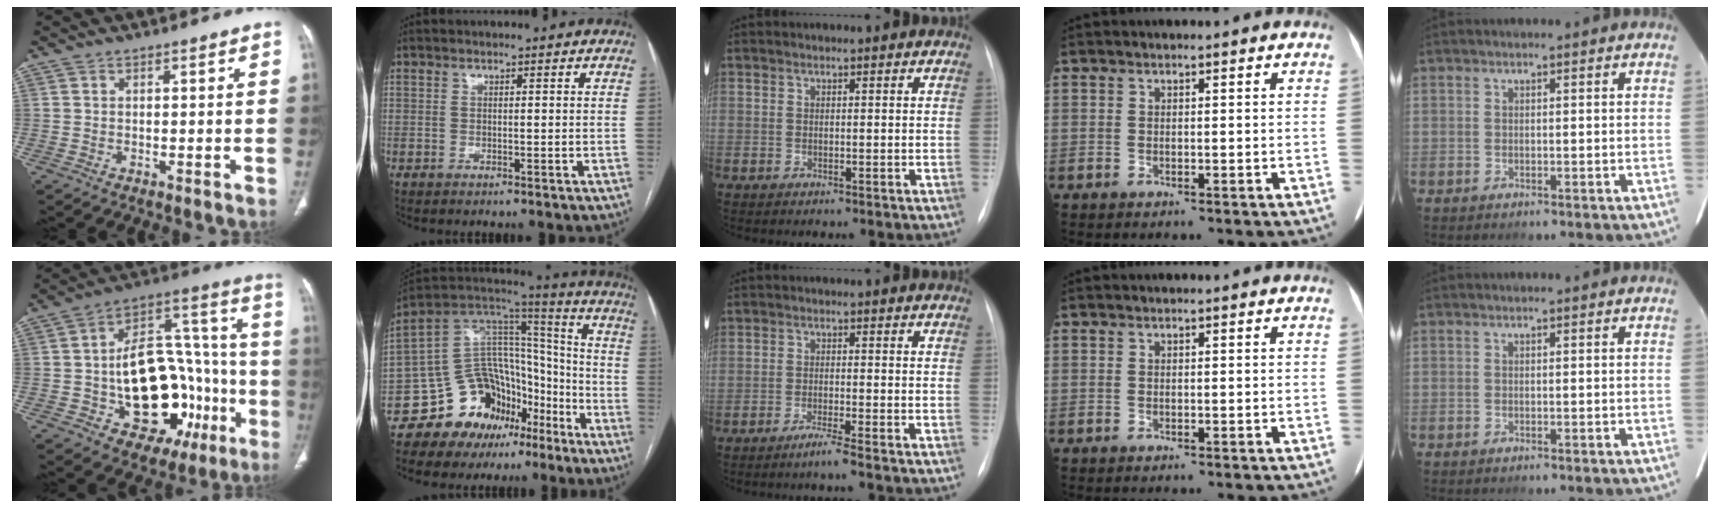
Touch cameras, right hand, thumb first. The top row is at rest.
{"thumb": {"total": 27.9, "force": [-7.2, 16.9, 21.0], "torque": [-0.270, 0.049, -0.084]}, "index": {"total": 17.1, "force": [-10.7, 11.4, 7.0], "torque": [-0.102, 0.100, -0.171]}, "middle": {"total": 2.3, "force": [-1.7, -0.8, 1.3], "torque": [-0.028, -0.005, -0.035]}}